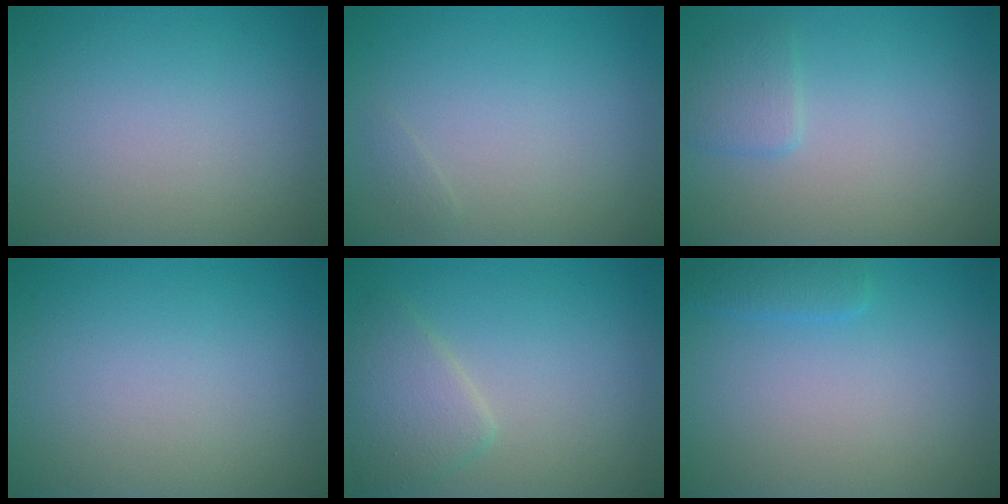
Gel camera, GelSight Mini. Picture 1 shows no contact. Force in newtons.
{"total": 0.5, "press": 0.5, "slide": 0.1}
{"total": 1.6, "press": 1.6, "slide": 0.1}
{"total": 0.0}
{"total": 2.9, "press": 2.9, "slide": 0.1}
{"total": 1.4, "press": 1.4, "slide": 0.2}